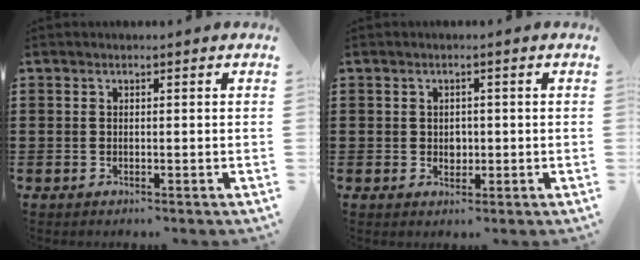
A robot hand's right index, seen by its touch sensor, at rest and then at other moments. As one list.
[{"total": 1.7, "force": [-0.1, 1.4, 0.9], "torque": [-0.011, 0.003, -0.005]}]